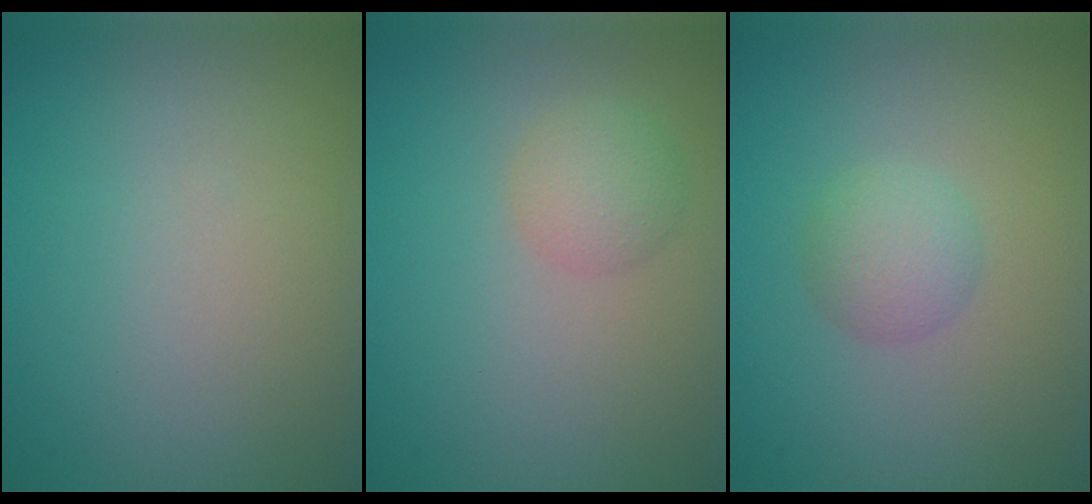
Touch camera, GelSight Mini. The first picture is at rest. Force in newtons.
{"total": 2.1, "press": 2.1, "slide": 0.1}
{"total": 2.4, "press": 2.4, "slide": 0.1}